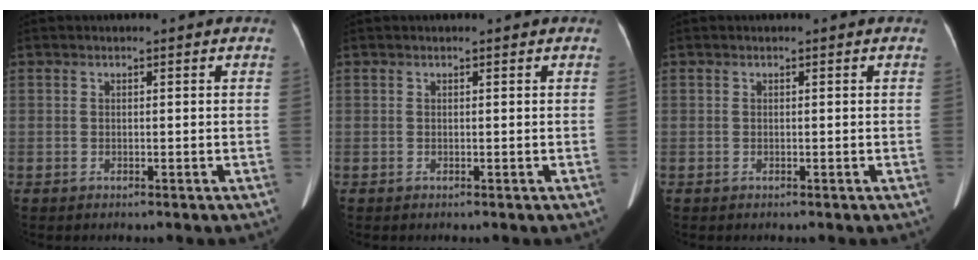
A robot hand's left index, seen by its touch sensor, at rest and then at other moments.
{"total": 0.0}
{"total": 0.0}